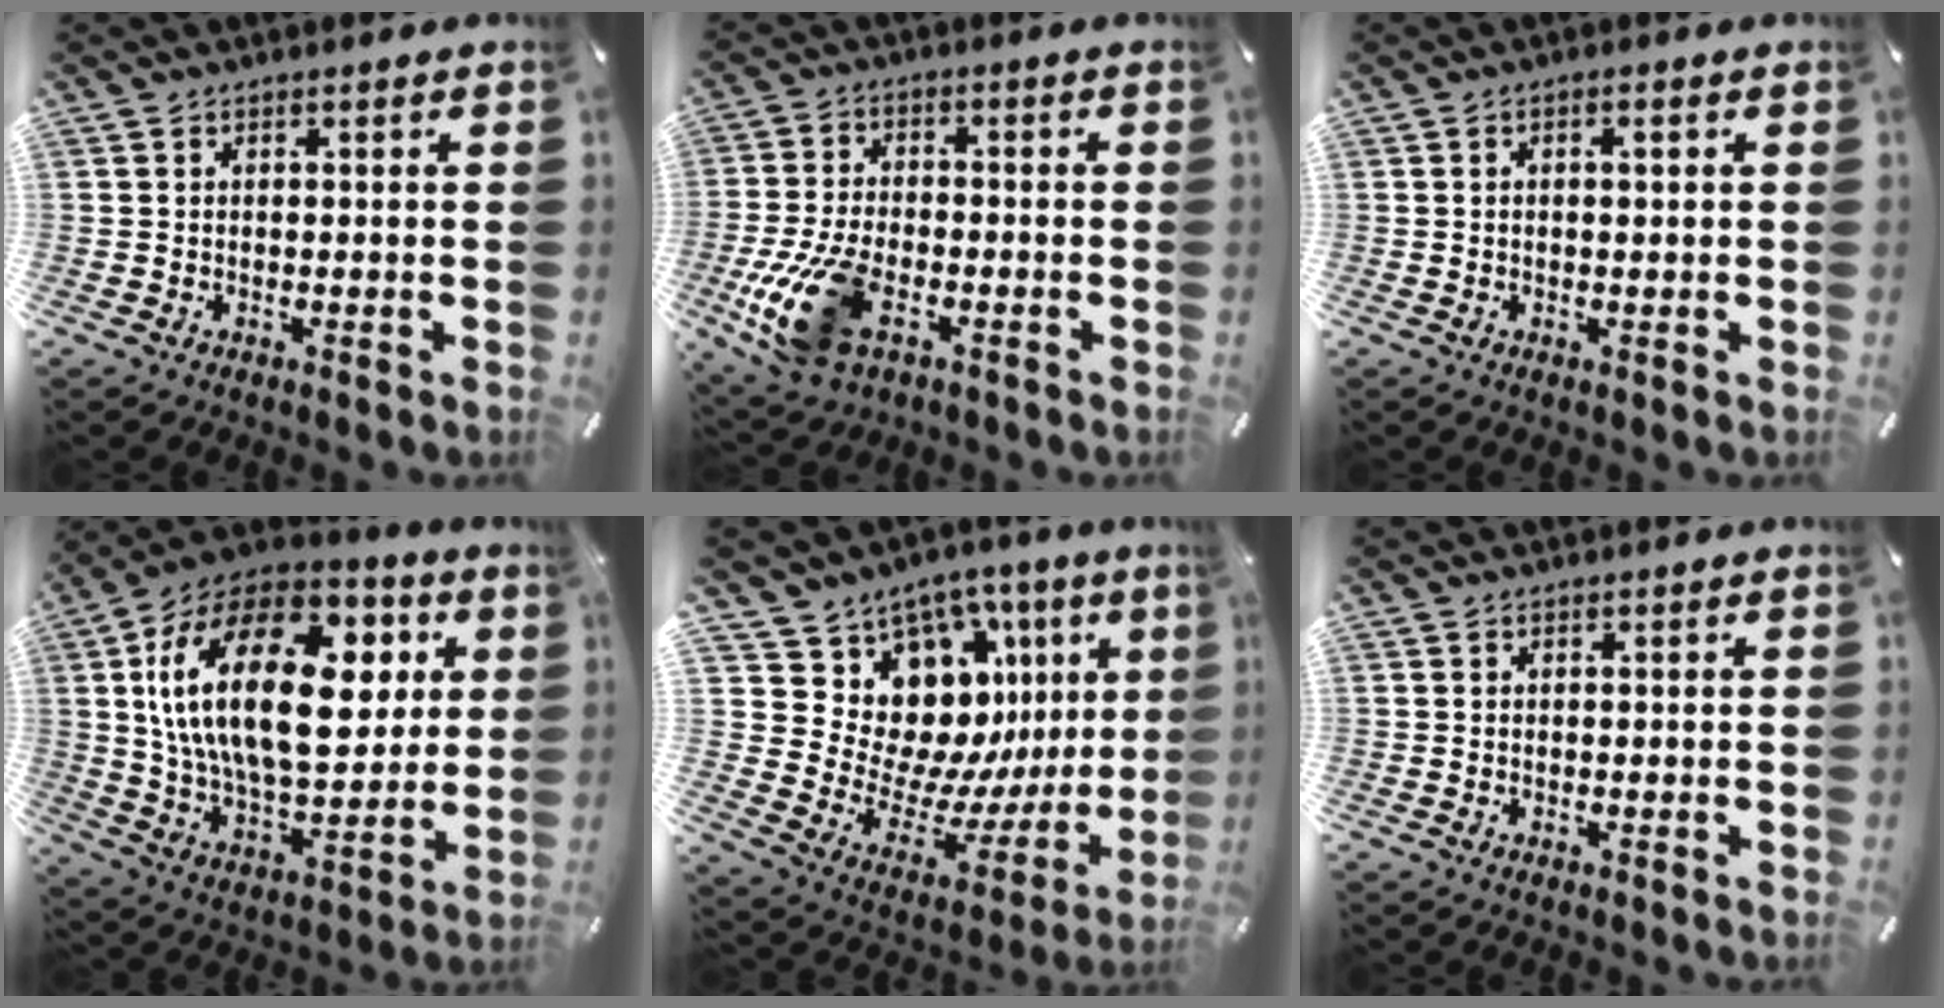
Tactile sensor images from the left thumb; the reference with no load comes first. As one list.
[{"total": 14.1, "force": [-5.3, 7.7, 10.5], "torque": [-0.232, 0.004, -0.093]}, {"total": 1.5, "force": [0.2, 0.5, 1.4], "torque": [-0.026, 0.003, 0.001]}, {"total": 27.9, "force": [6.3, 15.6, 22.2], "torque": [-0.422, -0.017, 0.103]}, {"total": 13.4, "force": [7.1, 10.6, 4.1], "torque": [-0.039, -0.108, 0.146]}, {"total": 0.0}]